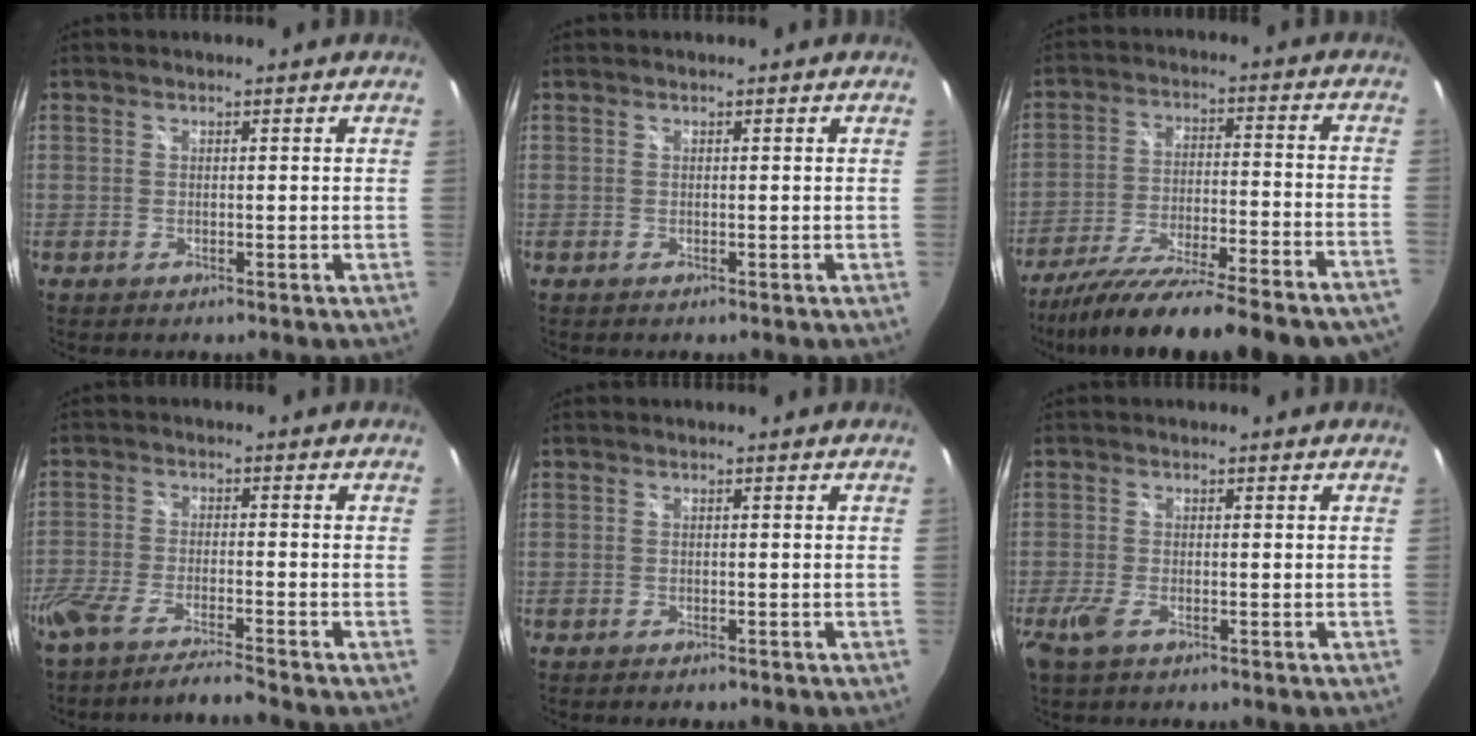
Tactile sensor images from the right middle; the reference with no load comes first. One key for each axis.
{"total": 0.0}
{"total": 26.4, "fx": -22.8, "fy": 2.3, "fz": 13.2, "tx": -0.225, "ty": -0.077, "tz": -0.330}
{"total": 8.6, "fx": -7.7, "fy": -0.4, "fz": 3.8, "tx": -0.096, "ty": -0.026, "tz": -0.139}
{"total": 1.1, "fx": -0.9, "fy": 0.5, "fz": 0.4, "tx": -0.009, "ty": -0.004, "tz": -0.016}
{"total": 3.2, "fx": -1.8, "fy": 1.2, "fz": 2.3, "tx": -0.055, "ty": -0.009, "tz": -0.036}